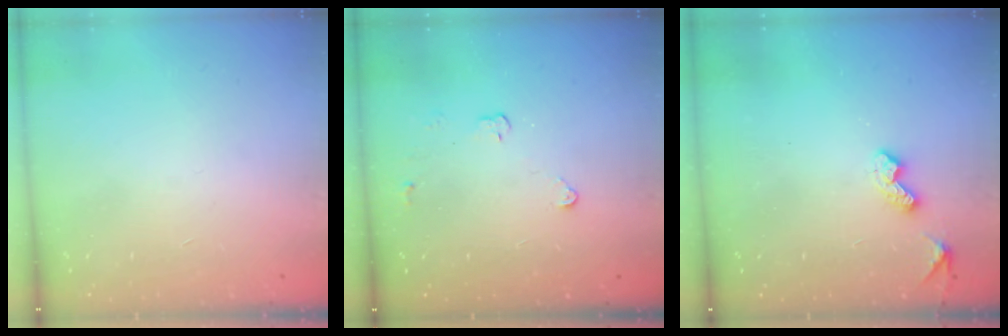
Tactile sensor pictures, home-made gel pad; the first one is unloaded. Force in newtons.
{"total": 2.9, "press": 2.9, "slide": 0.4}
{"total": 4.1, "press": 4.1, "slide": 0.6}